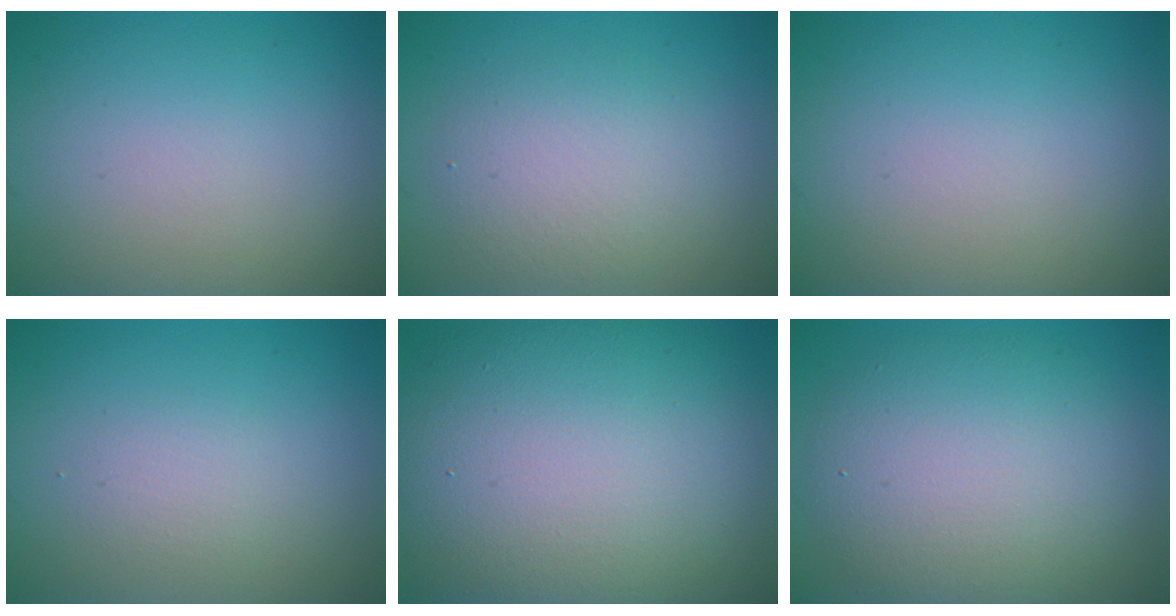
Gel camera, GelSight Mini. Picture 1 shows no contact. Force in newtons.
{"total": 3.6, "press": 3.6, "slide": 0.4}
{"total": 0.0}
{"total": 1.4, "press": 1.4, "slide": 0.1}
{"total": 15.3, "press": 15.2, "slide": 0.8}
{"total": 7.8, "press": 7.8, "slide": 0.6}